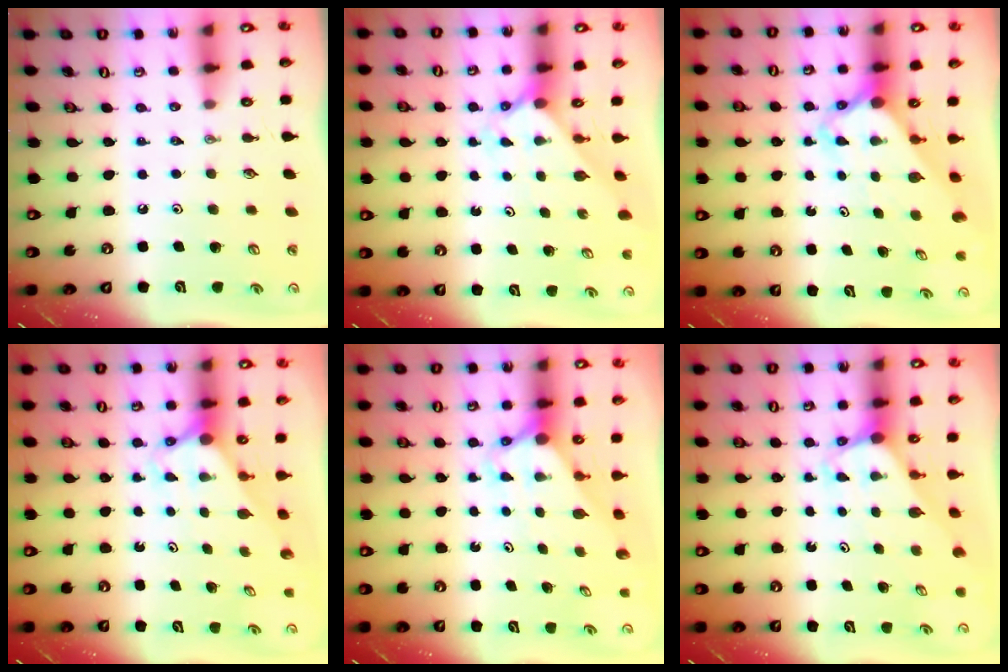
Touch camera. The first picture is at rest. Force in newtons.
{"total": 2.0, "press": 2.0, "slide": 0.2}
{"total": 3.3, "press": 3.3, "slide": 0.2}
{"total": 2.9, "press": 2.9, "slide": 0.0}
{"total": 2.7, "press": 2.7, "slide": 0.0}
{"total": 3.0, "press": 3.0, "slide": 0.2}